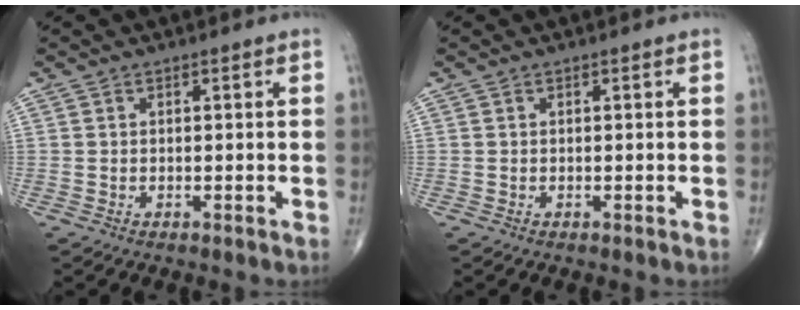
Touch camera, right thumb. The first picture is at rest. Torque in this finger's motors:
{"motor_torque": [0.00, 0.00, 0.00, 0.00, 0.00]}